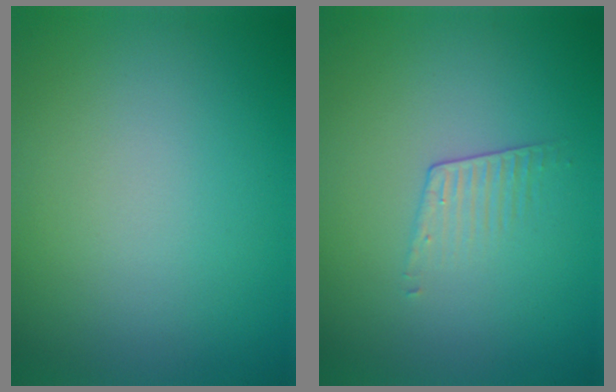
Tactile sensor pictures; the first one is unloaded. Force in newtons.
{"total": 1.1, "press": 0.4, "slide": 1.1}